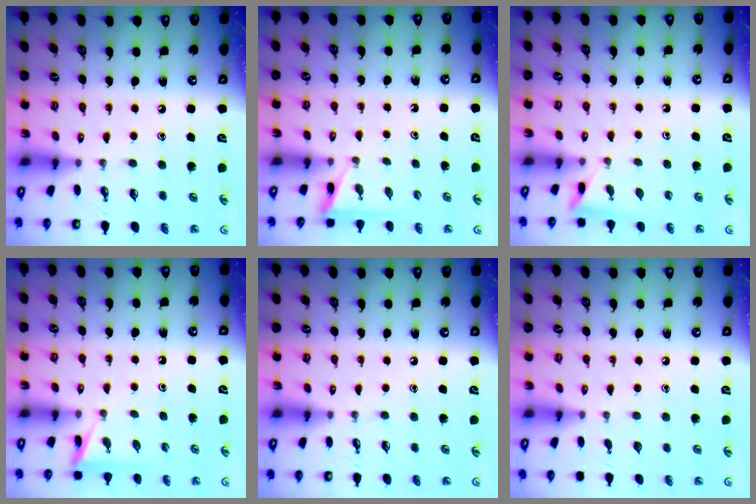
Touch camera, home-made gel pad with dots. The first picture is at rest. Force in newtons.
{"total": 3.1, "press": 3.0, "slide": 0.3}
{"total": 3.3, "press": 3.3, "slide": 0.4}
{"total": 3.7, "press": 3.7, "slide": 0.3}
{"total": 0.0}
{"total": 0.0}